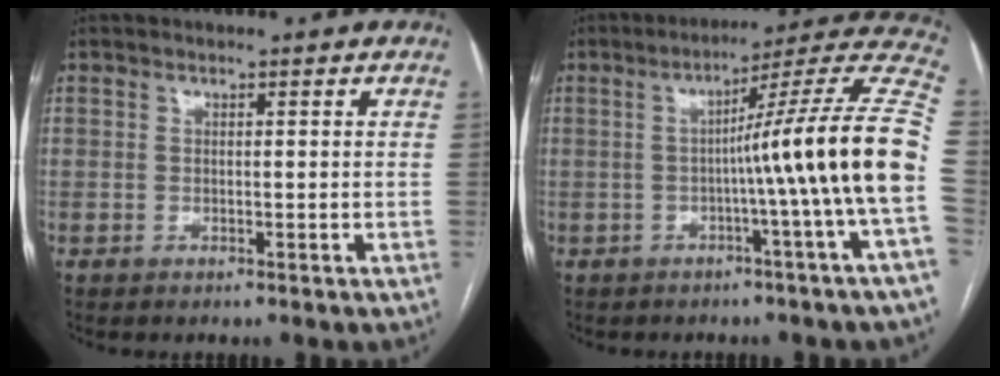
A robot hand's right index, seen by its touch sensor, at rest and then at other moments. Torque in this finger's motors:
{"motor_torque": [1.32, -0.19, 0.63, 0.17]}